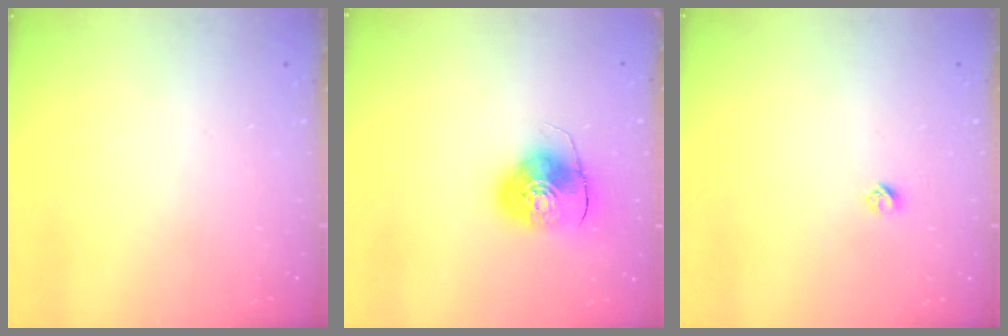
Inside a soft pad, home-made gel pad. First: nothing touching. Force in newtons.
{"total": 9.4, "press": 9.2, "slide": 1.5}
{"total": 2.4, "press": 2.4, "slide": 0.2}